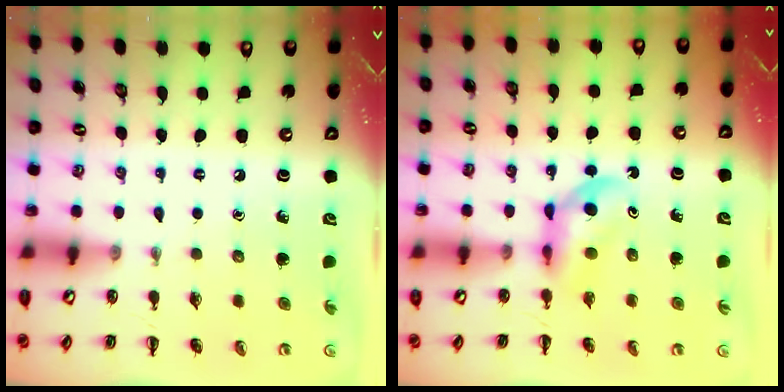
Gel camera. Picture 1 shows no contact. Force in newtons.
{"total": 5.0, "press": 4.9, "slide": 0.7}